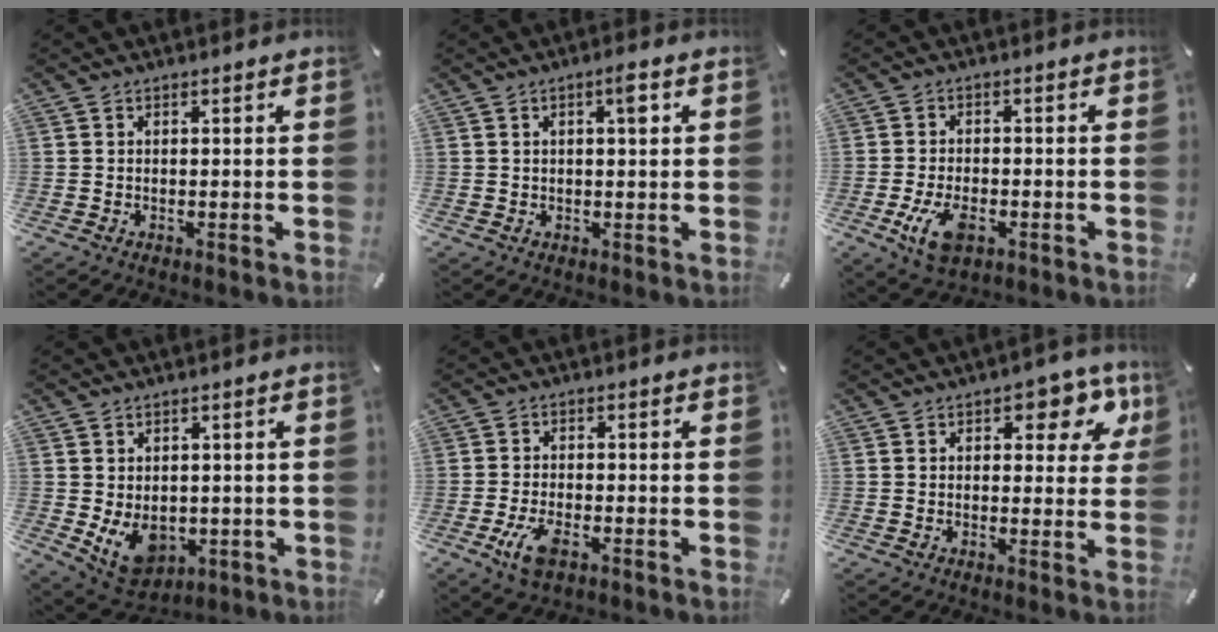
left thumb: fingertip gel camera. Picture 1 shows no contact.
{"total": 3.6, "force": [1.0, 1.0, 3.3], "torque": [-0.049, 0.001, 0.011]}
{"total": 7.2, "force": [-2.8, 4.0, 5.3], "torque": [-0.122, 0.001, -0.053]}
{"total": 8.3, "force": [-1.3, 6.5, 4.9], "torque": [-0.075, -0.004, -0.021]}
{"total": 5.9, "force": [-2.8, 2.6, 4.6], "torque": [-0.110, -0.003, -0.055]}
{"total": 7.6, "force": [3.6, 4.5, 5.0], "torque": [-0.052, -0.013, 0.053]}